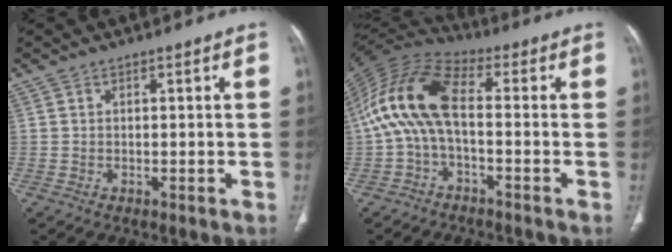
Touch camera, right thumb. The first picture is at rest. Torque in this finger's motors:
{"motor_torque": [2.14, 2.14, 1.93, -0.84, 0.61]}